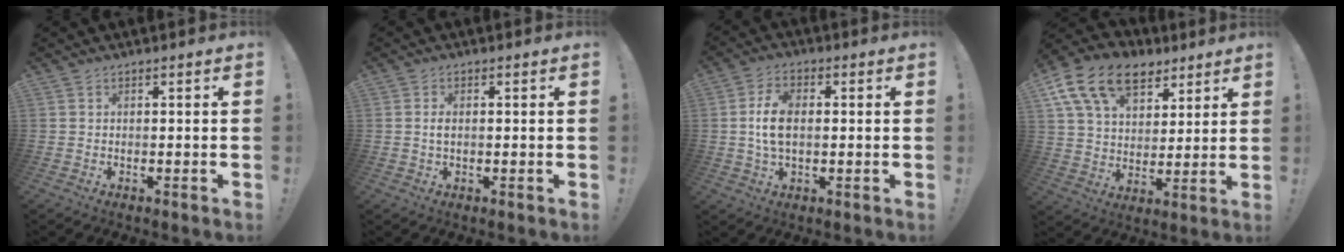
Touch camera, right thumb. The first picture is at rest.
{"total": 1.7, "force": [0.0, 0.8, 1.4], "torque": [-0.022, 0.000, -0.001]}
{"total": 8.6, "force": [0.3, 5.1, 6.8], "torque": [-0.118, -0.001, 0.004]}
{"total": 18.4, "force": [10.1, 11.7, 10.0], "torque": [-0.164, -0.049, 0.186]}